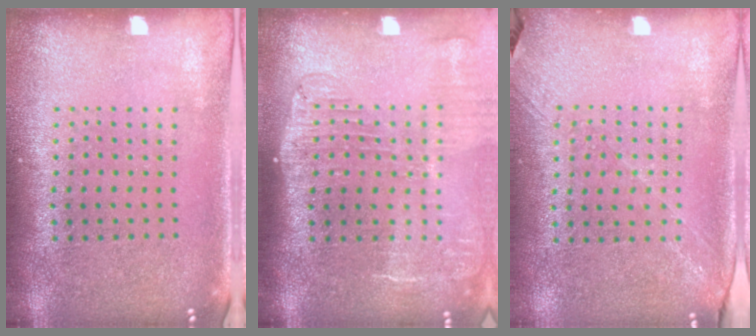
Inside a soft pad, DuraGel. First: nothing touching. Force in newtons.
{"total": 2.2, "press": 1.8, "slide": 1.2}
{"total": 1.2, "press": 1.1, "slide": 0.6}